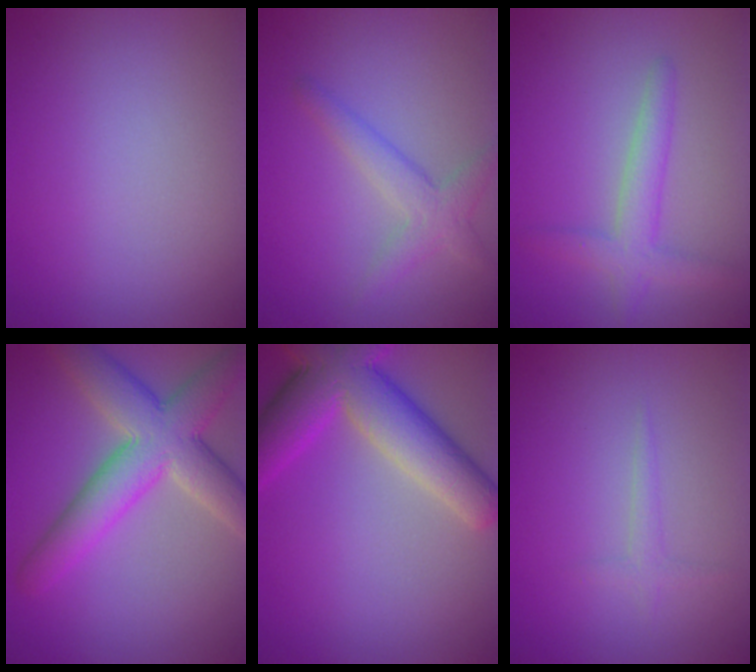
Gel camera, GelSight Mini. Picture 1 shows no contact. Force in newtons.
{"total": 2.7, "press": 2.7, "slide": 0.1}
{"total": 3.0, "press": 3.0, "slide": 0.1}
{"total": 8.1, "press": 8.1, "slide": 0.5}
{"total": 8.8, "press": 8.8, "slide": 0.5}
{"total": 1.3, "press": 1.3, "slide": 0.0}